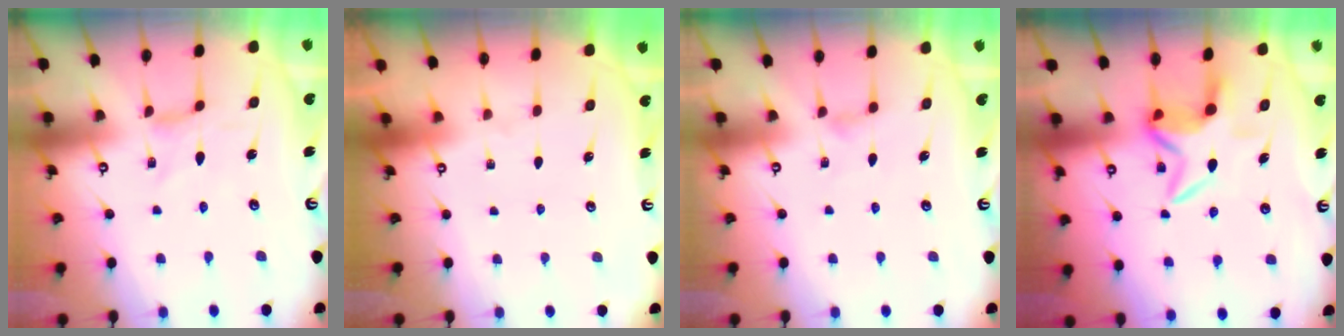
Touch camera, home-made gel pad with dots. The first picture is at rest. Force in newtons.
{"total": 0.0}
{"total": 0.9, "press": 0.8, "slide": 0.4}
{"total": 6.7, "press": 6.7, "slide": 0.7}